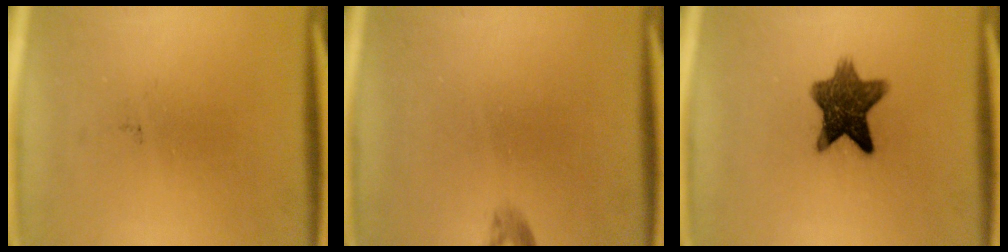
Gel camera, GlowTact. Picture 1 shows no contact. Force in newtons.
{"total": 0.9}
{"total": 9.4}